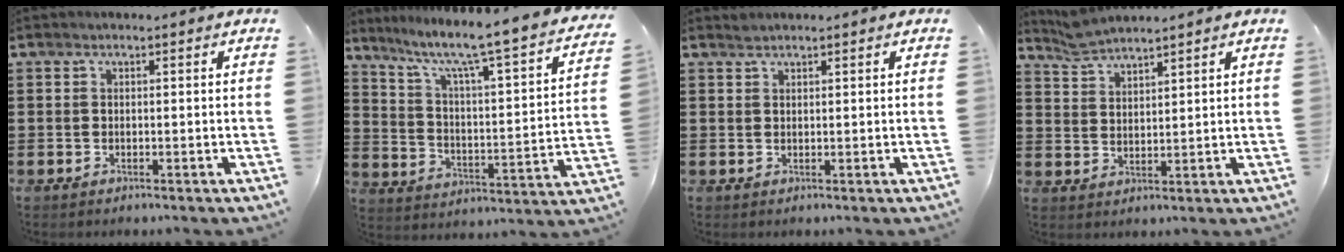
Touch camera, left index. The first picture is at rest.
{"total": 6.7, "force": [5.4, -0.3, 4.0], "torque": [-0.101, -0.055, 0.077]}
{"total": 0.9, "force": [0.8, 0.0, 0.2], "torque": [-0.004, -0.002, 0.017]}
{"total": 3.7, "force": [3.6, 0.0, 0.5], "torque": [-0.020, -0.010, 0.069]}